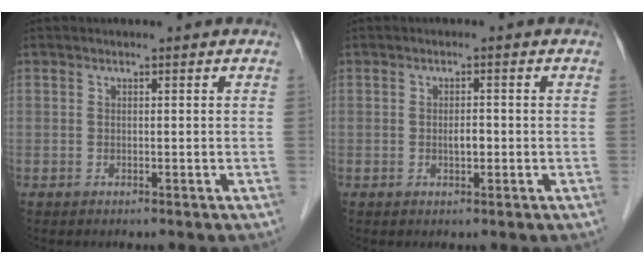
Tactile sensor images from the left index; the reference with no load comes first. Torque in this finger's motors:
{"motor_torque": [0.39, 0.38, 0.00, 0.01]}